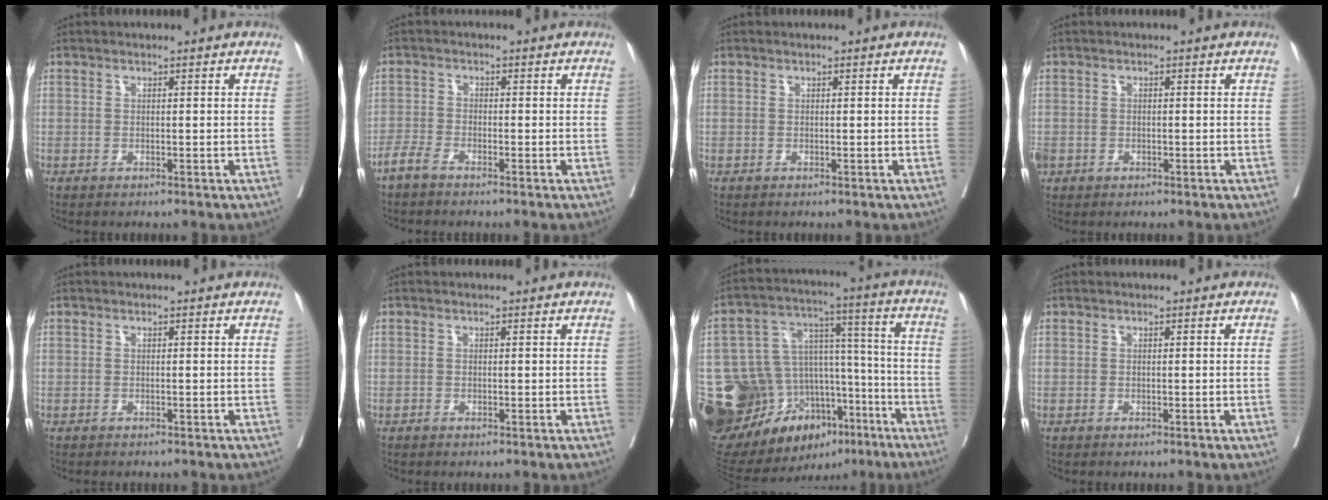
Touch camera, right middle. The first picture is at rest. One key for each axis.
{"total": 2.2, "fx": -1.9, "fy": 0.3, "fz": 1.1, "tx": -0.028, "ty": -0.002, "tz": -0.042}
{"total": 0.0}
{"total": 4.0, "fx": -1.4, "fy": 3.3, "fz": 1.7, "tx": -0.059, "ty": 0.000, "tz": -0.021}
{"total": 0.9, "fx": -0.8, "fy": 0.2, "fz": 0.2, "tx": -0.004, "ty": 0.000, "tz": -0.012}
{"total": 0.0}
{"total": 30.0, "fx": -14.8, "fy": 18.4, "fz": 18.5, "tx": -0.371, "ty": 0.044, "tz": -0.223}
{"total": 0.5, "fx": 0.0, "fy": -0.2, "fz": 0.5, "tx": 0.000, "ty": 0.002, "tz": 0.000}